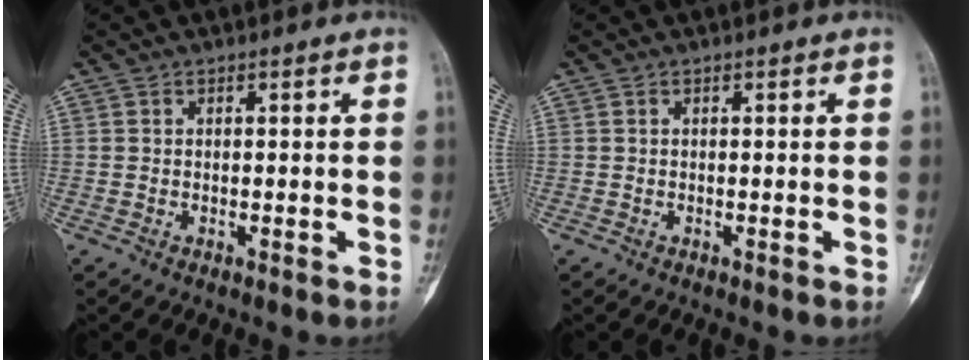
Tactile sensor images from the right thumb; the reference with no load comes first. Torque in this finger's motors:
{"motor_torque": [2.51, 2.50, 0.06, 0.08, 0.00]}